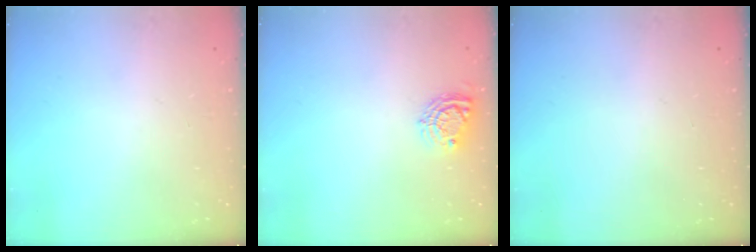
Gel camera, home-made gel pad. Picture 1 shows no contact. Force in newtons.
{"total": 7.5, "press": 7.5, "slide": 0.2}
{"total": 0.0}